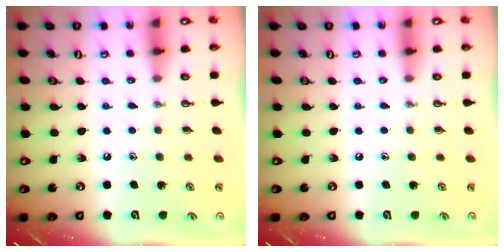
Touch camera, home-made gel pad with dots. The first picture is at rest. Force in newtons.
{"total": 0.0}